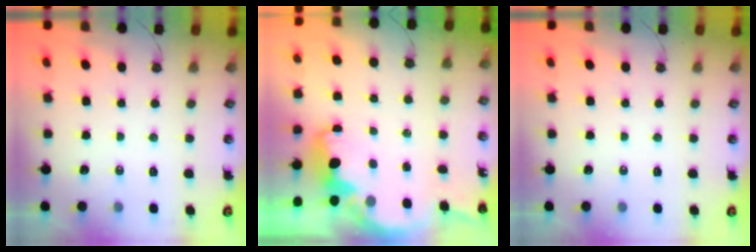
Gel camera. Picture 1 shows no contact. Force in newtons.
{"total": 4.8, "press": 4.8, "slide": 0.5}
{"total": 0.0}